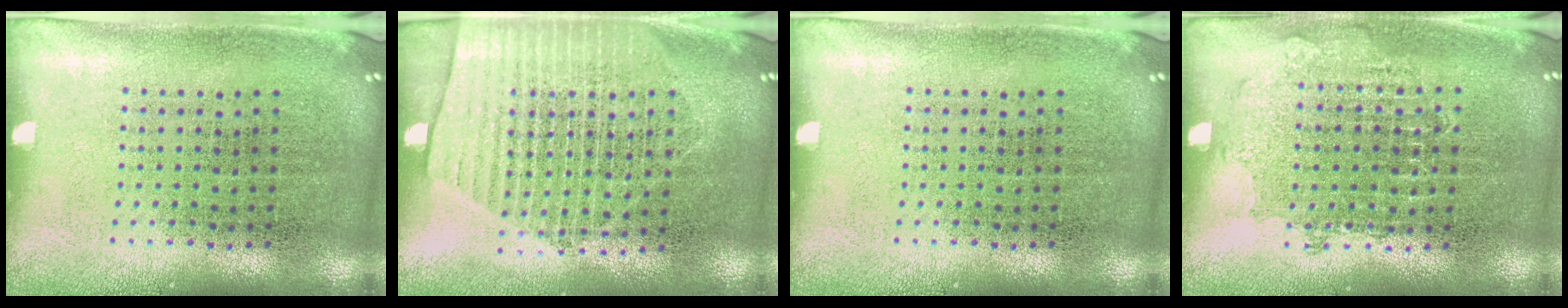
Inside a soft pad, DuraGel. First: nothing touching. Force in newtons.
{"total": 1.5, "press": 1.3, "slide": 0.7}
{"total": 0.0}
{"total": 0.7, "press": 0.7, "slide": 0.2}